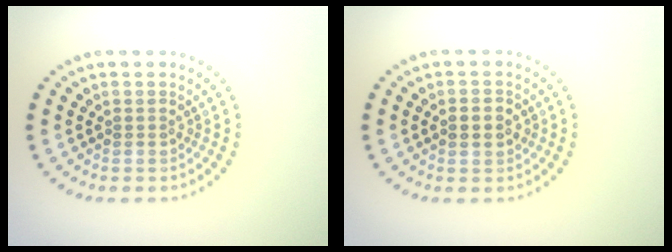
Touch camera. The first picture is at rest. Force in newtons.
{"total": 2.6, "press": 2.6, "slide": 0.1}